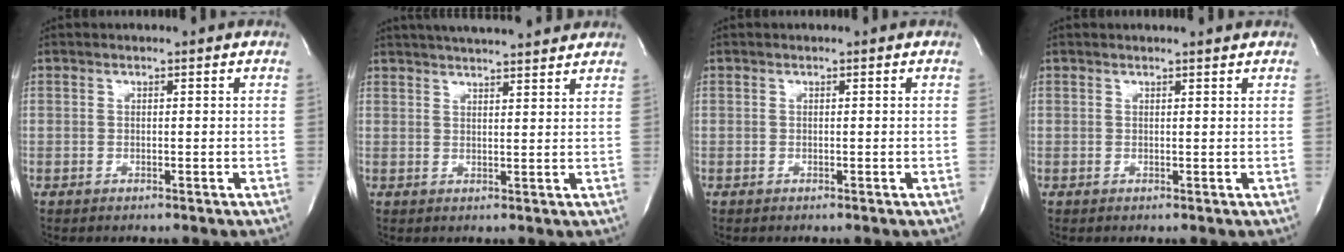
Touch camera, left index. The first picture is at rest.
{"total": 13.6, "force": [12.4, 1.3, 5.6], "torque": [-0.094, 0.028, 0.170]}
{"total": 0.0}
{"total": 1.9, "force": [1.9, -0.3, 0.2], "torque": [-0.010, -0.002, 0.022]}